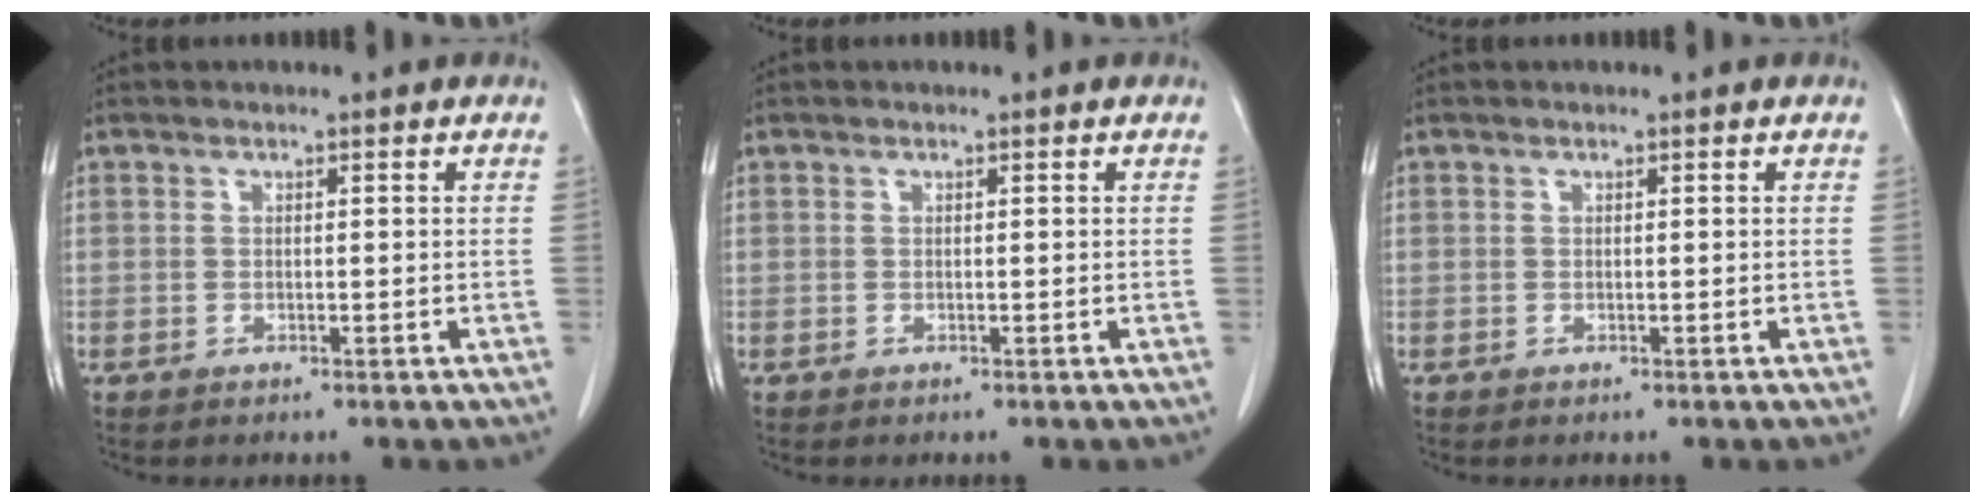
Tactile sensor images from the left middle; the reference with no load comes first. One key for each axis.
{"total": 0.0}
{"total": 0.0}